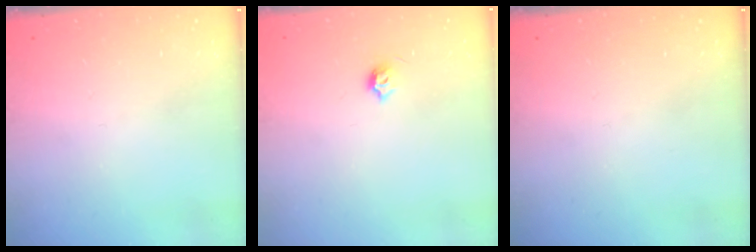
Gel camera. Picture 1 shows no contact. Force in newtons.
{"total": 3.9, "press": 3.8, "slide": 0.7}
{"total": 0.0}